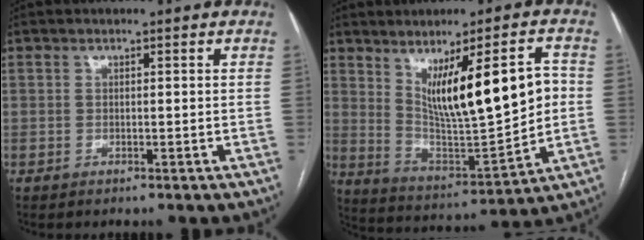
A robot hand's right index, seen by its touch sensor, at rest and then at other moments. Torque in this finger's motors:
{"motor_torque": [1.55, 0.59, 0.69, 0.20]}